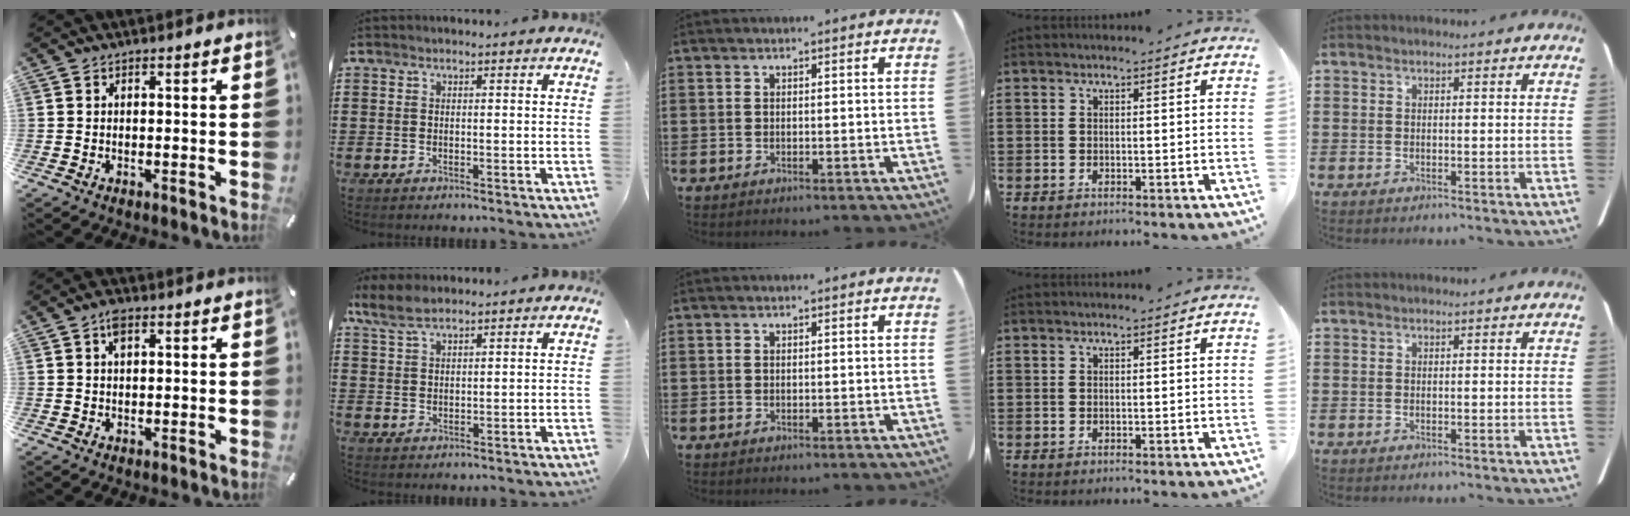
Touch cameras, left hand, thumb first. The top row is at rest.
{"thumb": {"total": 2.7, "force": [1.2, 1.4, 1.9], "torque": [-0.035, 0.001, 0.019]}, "index": {"total": 4.5, "force": [3.3, 1.6, 2.6], "torque": [-0.059, 0.002, 0.061]}}